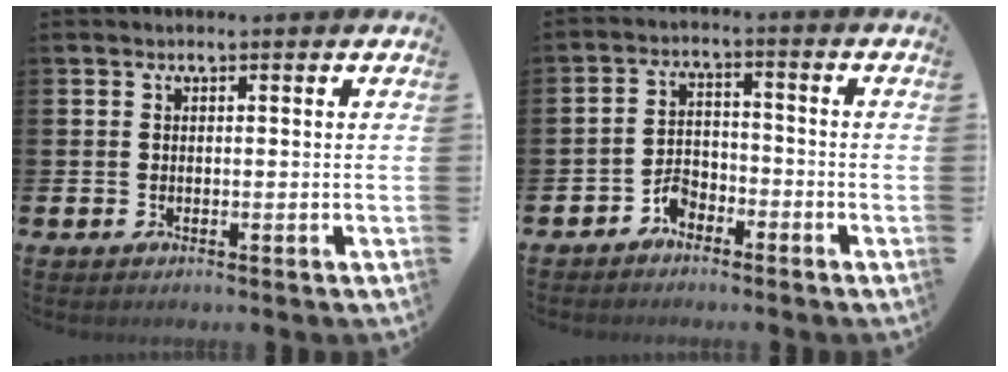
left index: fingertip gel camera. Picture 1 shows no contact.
{"total": 3.3, "force": [-2.8, 1.6, 0.8], "torque": [-0.022, 0.010, -0.058]}